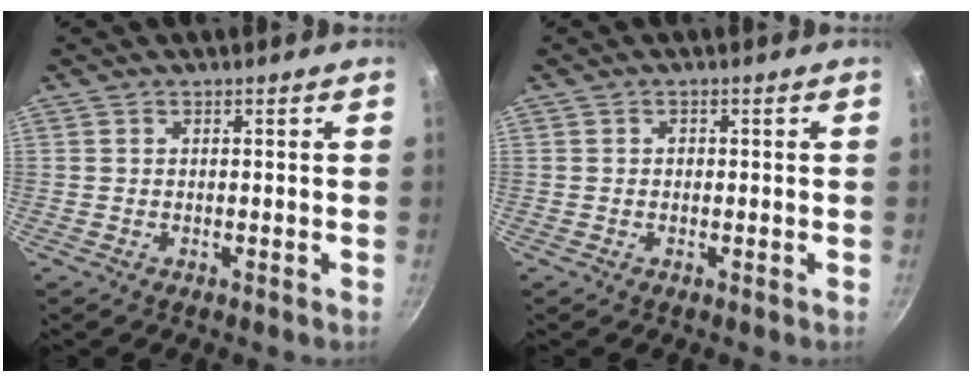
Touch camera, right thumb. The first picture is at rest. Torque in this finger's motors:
{"motor_torque": [-0.12, 0.18, 0.38, -0.14, 0.00]}